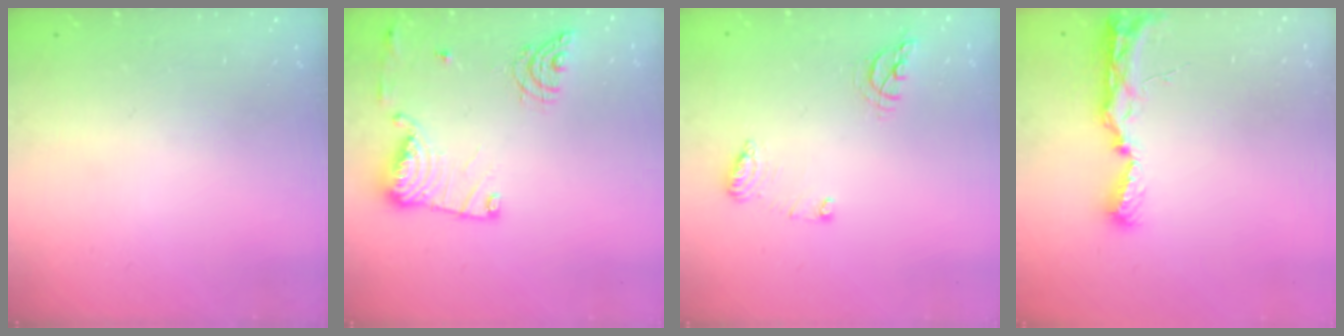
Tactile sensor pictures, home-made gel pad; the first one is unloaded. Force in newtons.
{"total": 13.9, "press": 13.9, "slide": 0.8}
{"total": 8.1, "press": 8.1, "slide": 0.4}
{"total": 8.8, "press": 8.8, "slide": 1.0}